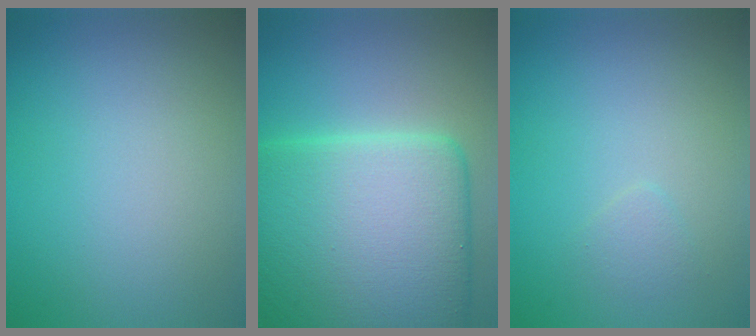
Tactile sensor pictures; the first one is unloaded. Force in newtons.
{"total": 15.6, "press": 15.6, "slide": 0.3}
{"total": 0.8, "press": 0.8, "slide": 0.0}